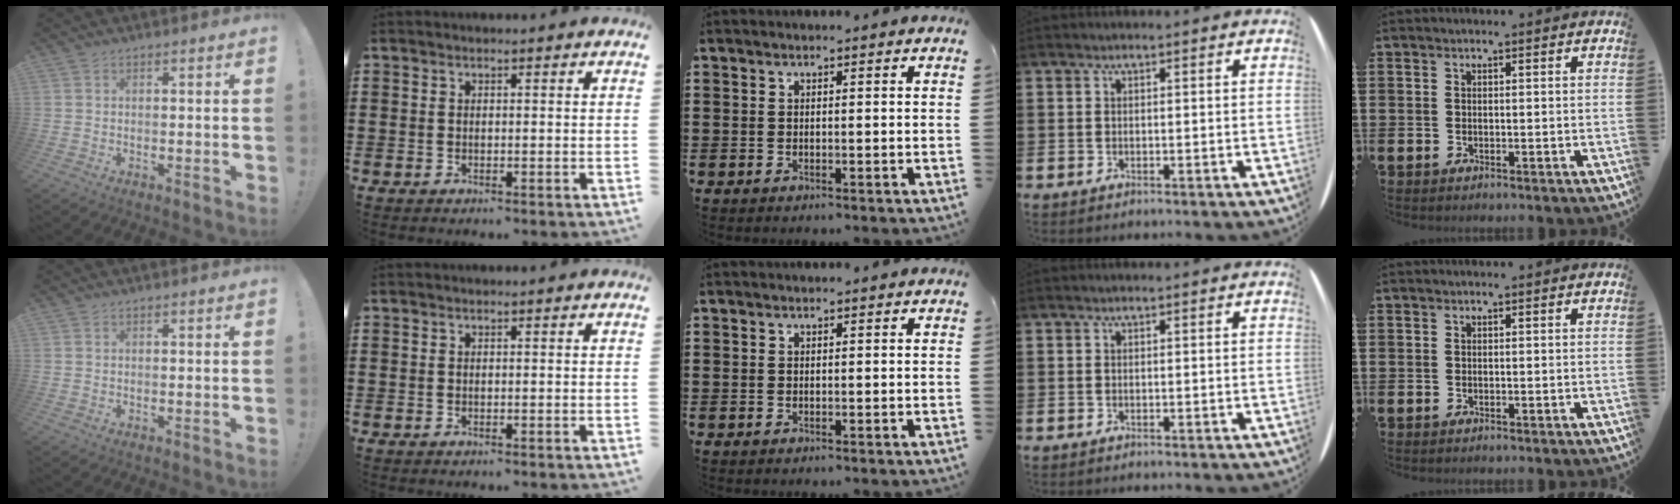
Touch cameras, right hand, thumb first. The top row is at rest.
{}